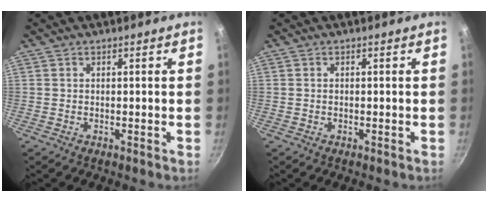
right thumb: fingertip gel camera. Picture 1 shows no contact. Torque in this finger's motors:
{"motor_torque": [-0.33, -0.09, 0.02, -0.03, -0.05]}